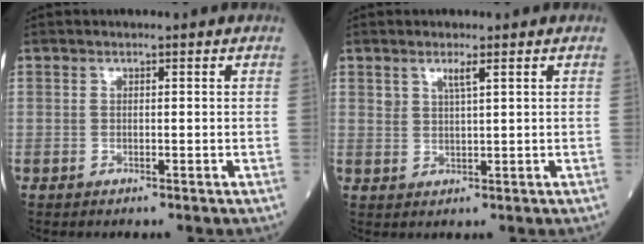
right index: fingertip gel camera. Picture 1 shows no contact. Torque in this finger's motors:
{"motor_torque": [-0.04, 0.04, 0.00, 0.01]}